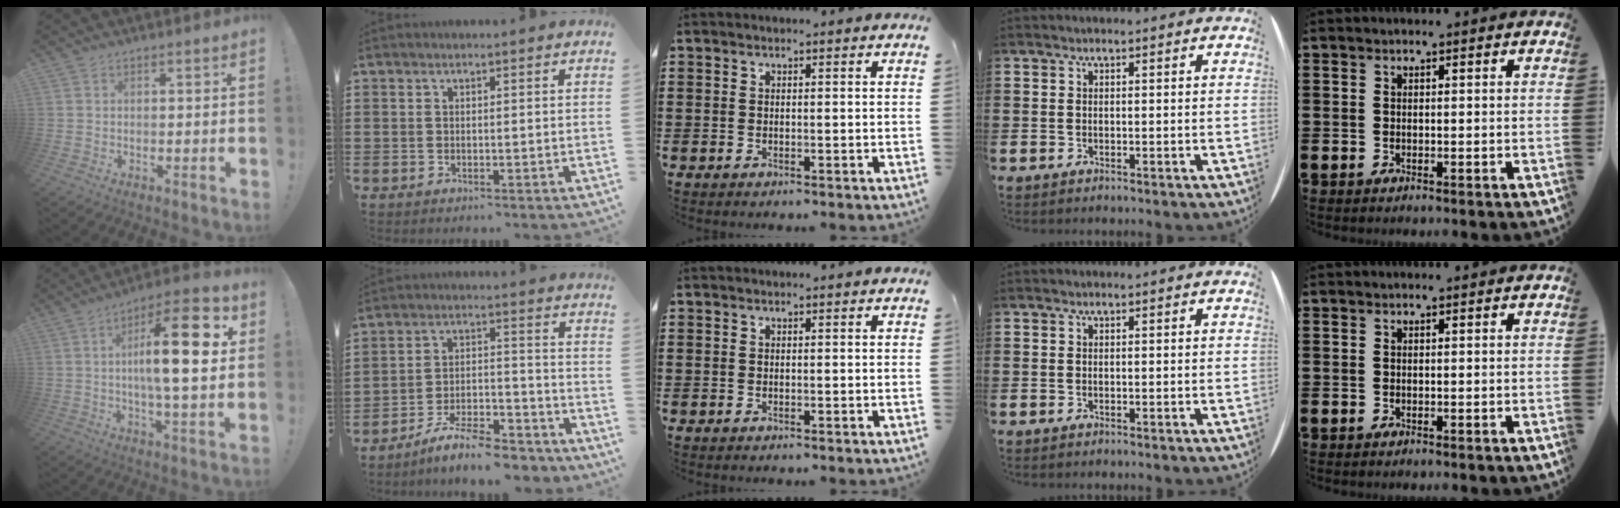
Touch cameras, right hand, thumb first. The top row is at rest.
{"thumb": {"total": 18.5, "force": [3.2, 4.5, 17.7], "torque": [-0.286, -0.002, 0.034]}, "index": {"total": 9.0, "force": [-8.0, 1.1, 3.9], "torque": [-0.070, 0.018, -0.153]}}